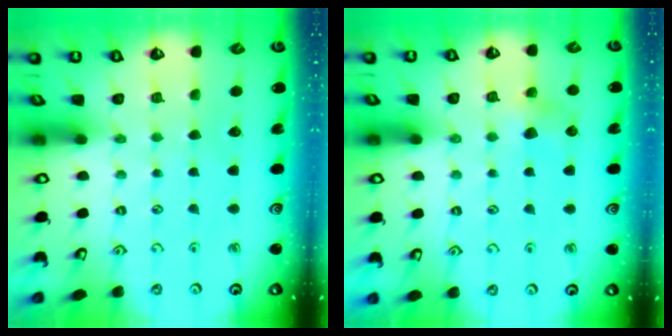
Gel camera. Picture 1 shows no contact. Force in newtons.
{"total": 5.3, "press": 5.3, "slide": 0.5}